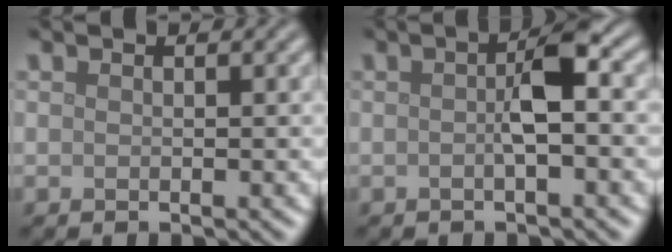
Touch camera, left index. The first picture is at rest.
{"total": 2.9, "force": [-0.1, 0.4, 2.9], "torque": [-0.050, 0.010, -0.005]}